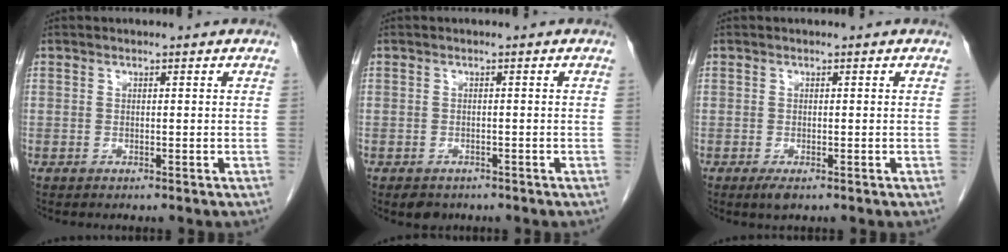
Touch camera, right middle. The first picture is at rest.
{"total": 2.4, "force": [-1.7, 1.5, 0.6], "torque": [-0.011, 0.000, -0.021]}
{"total": 1.6, "force": [-0.9, 0.5, 1.2], "torque": [-0.021, -0.004, -0.012]}